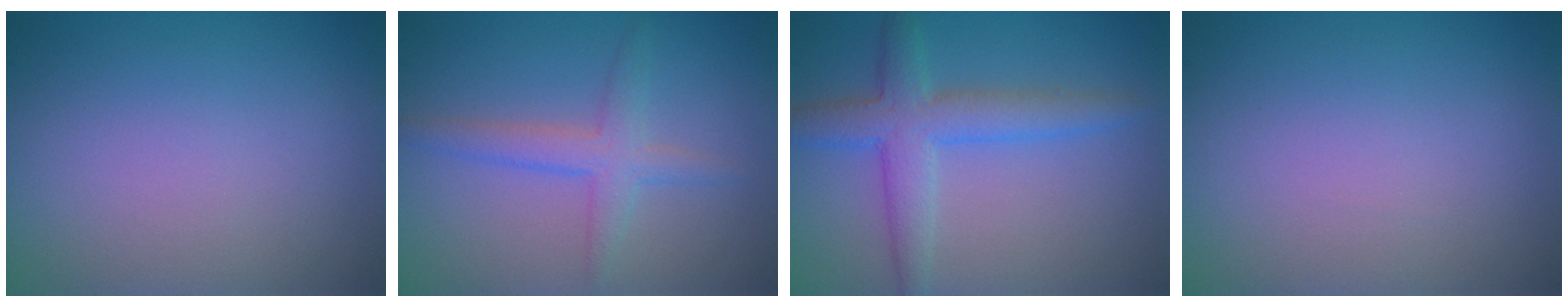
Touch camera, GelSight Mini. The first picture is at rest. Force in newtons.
{"total": 2.8, "press": 2.7, "slide": 0.2}
{"total": 4.5, "press": 4.5, "slide": 0.2}
{"total": 0.0}